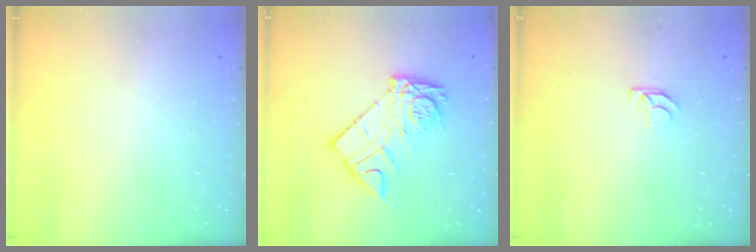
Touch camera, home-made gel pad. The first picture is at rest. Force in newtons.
{"total": 14.8, "press": 14.7, "slide": 1.6}
{"total": 4.6, "press": 4.6, "slide": 0.3}